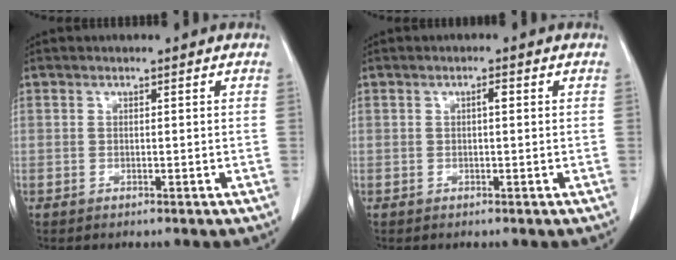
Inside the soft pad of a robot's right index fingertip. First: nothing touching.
{"total": 1.1, "force": [0.2, 0.2, 1.0], "torque": [-0.016, 0.003, 0.001]}